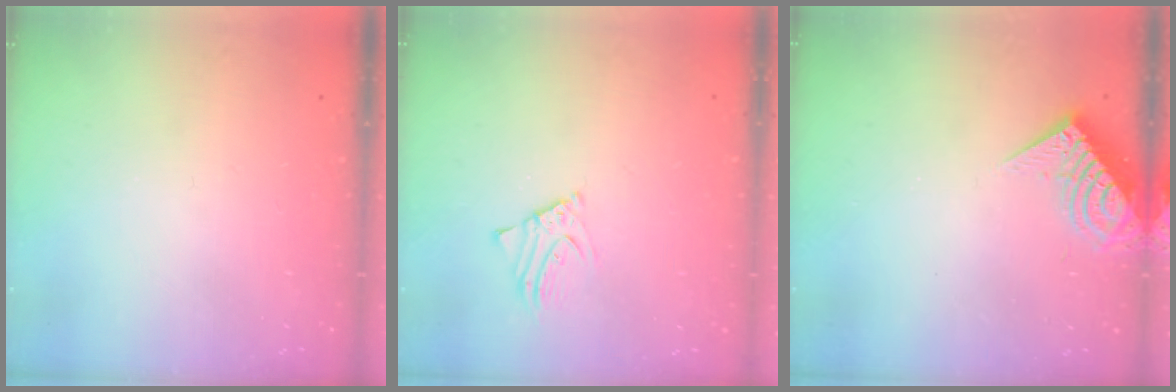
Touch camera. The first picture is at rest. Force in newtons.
{"total": 1.8, "press": 1.8, "slide": 0.2}
{"total": 9.2, "press": 9.2, "slide": 0.9}